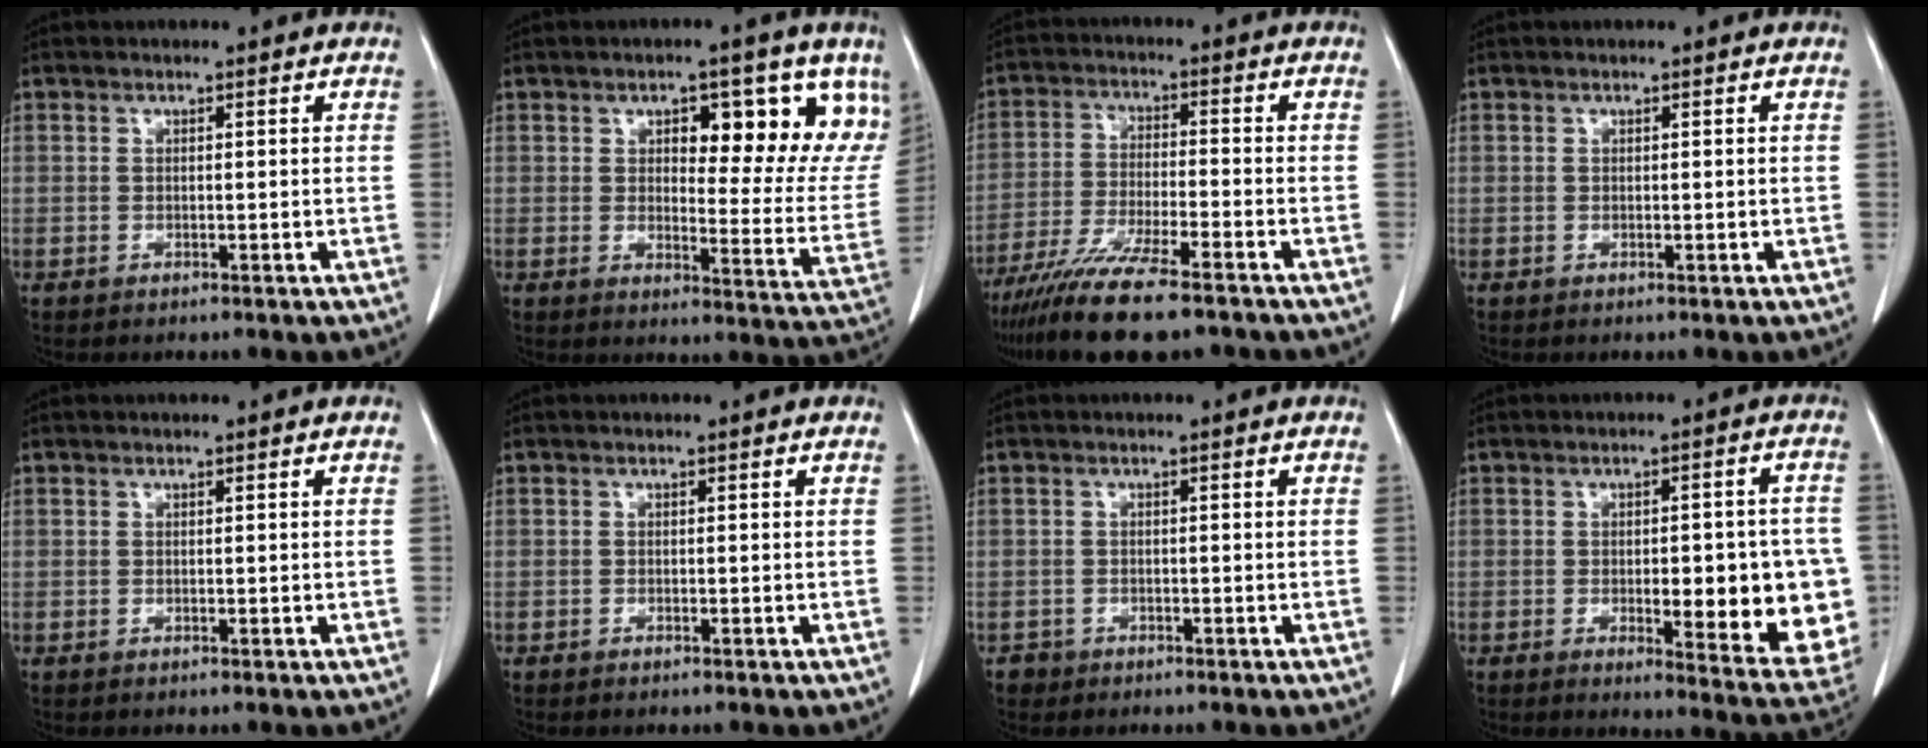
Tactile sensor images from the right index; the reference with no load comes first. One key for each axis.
{"total": 13.4, "fx": 7.0, "fy": 5.2, "fz": 10.1, "tx": -0.110, "ty": -0.008, "tz": 0.091}
{"total": 13.8, "fx": -10.6, "fy": 1.4, "fz": 8.7, "tx": -0.165, "ty": -0.039, "tz": -0.181}
{"total": 0.0}
{"total": 0.0}
{"total": 0.0}
{"total": 1.3, "fx": -0.8, "fy": 1.0, "fz": -0.3, "tx": -0.003, "ty": 0.004, "tz": -0.014}
{"total": 15.4, "fx": -2.2, "fy": 4.4, "fz": 14.6, "tx": -0.128, "ty": 0.009, "tz": -0.007}